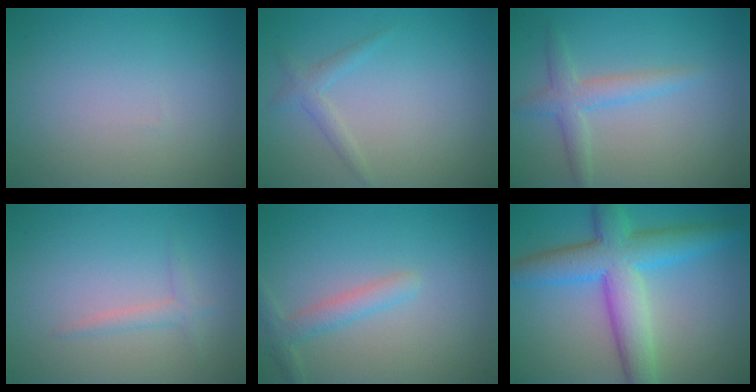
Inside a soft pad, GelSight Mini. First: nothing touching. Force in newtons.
{"total": 1.5, "press": 1.5, "slide": 0.1}
{"total": 2.7, "press": 2.7, "slide": 0.1}
{"total": 1.4, "press": 1.4, "slide": 0.1}
{"total": 2.1, "press": 2.1, "slide": 0.1}
{"total": 8.0, "press": 8.0, "slide": 0.3}